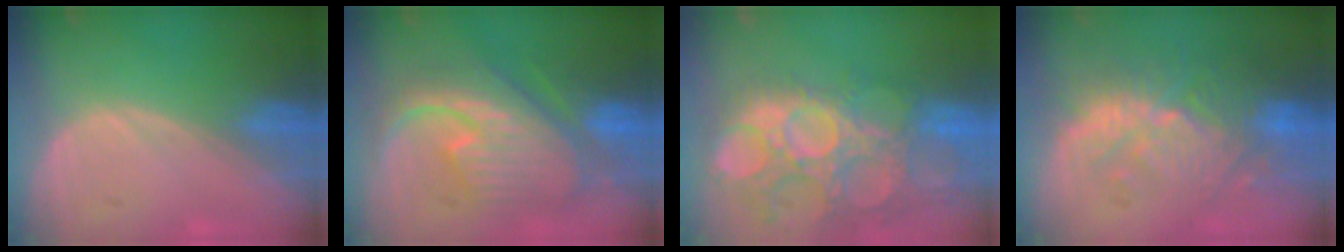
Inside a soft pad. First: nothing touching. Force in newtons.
{"total": 11.8, "press": 11.7, "slide": 1.2}
{"total": 14.9, "press": 12.8, "slide": 7.7}
{"total": 11.1, "press": 9.8, "slide": 5.3}